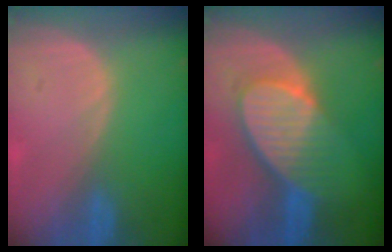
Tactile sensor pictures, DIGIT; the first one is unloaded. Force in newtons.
{"total": 8.1, "press": 7.6, "slide": 2.8}